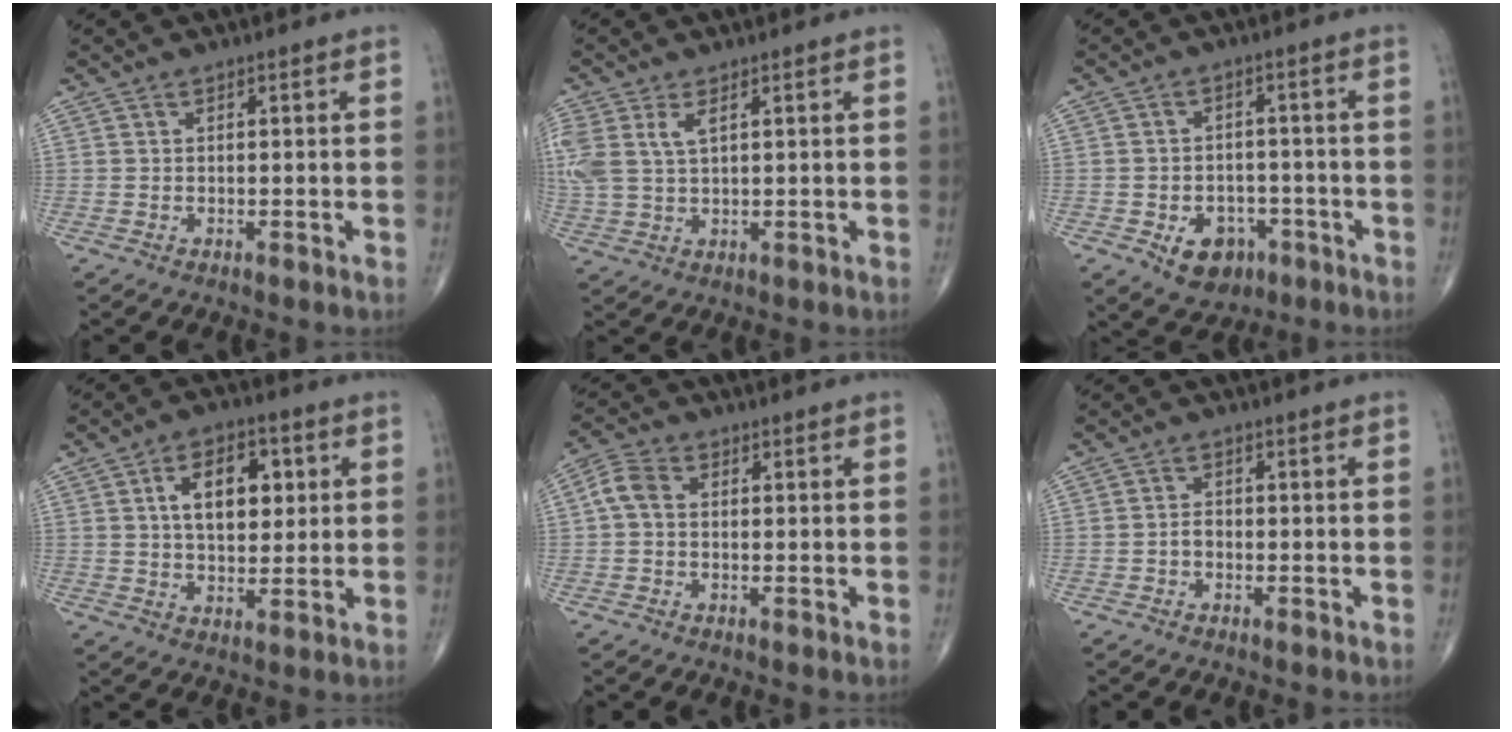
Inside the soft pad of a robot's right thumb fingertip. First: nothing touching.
{"total": 9.1, "force": [3.0, 4.9, 7.0], "torque": [-0.182, 0.007, 0.069]}
{"total": 7.8, "force": [-3.4, 5.8, 4.0], "torque": [-0.036, 0.024, -0.043]}
{"total": 10.9, "force": [2.8, 6.5, 8.3], "torque": [-0.102, 0.000, 0.044]}
{"total": 4.4, "force": [0.2, 3.1, 3.1], "torque": [-0.064, 0.013, -0.006]}
{"total": 1.6, "force": [-0.7, 1.0, 1.0], "torque": [-0.013, 0.006, -0.015]}